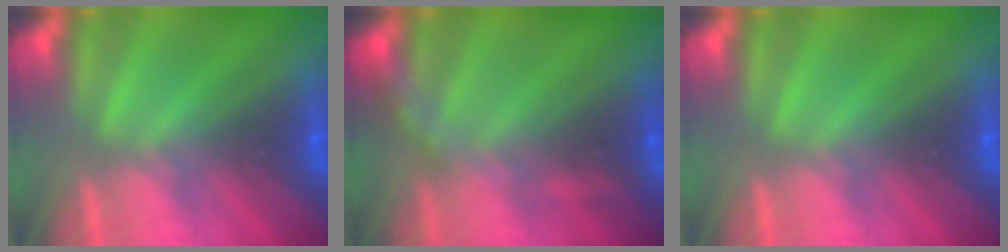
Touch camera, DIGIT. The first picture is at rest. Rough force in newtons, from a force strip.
{"total": 2.7}
{"total": 0.0}